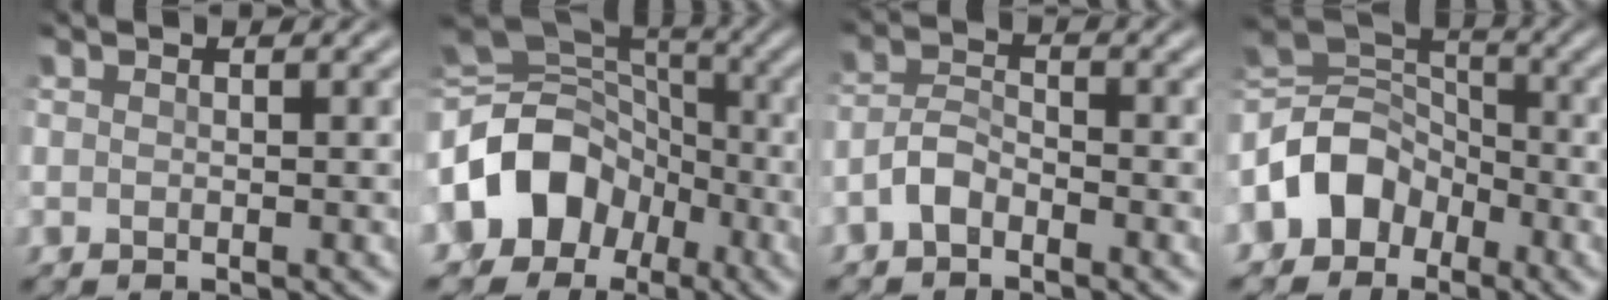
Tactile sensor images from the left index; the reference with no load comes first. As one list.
[{"total": 9.9, "force": [-3.1, 7.6, 5.5], "torque": [-0.113, 0.005, -0.064]}, {"total": 2.3, "force": [-1.6, 0.8, 1.3], "torque": [-0.030, 0.013, -0.039]}, {"total": 6.1, "force": [-2.9, 4.6, 2.9], "torque": [-0.044, 0.018, -0.066]}]